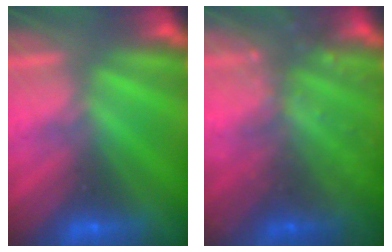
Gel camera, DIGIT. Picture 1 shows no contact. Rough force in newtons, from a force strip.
{"total": 8.3}